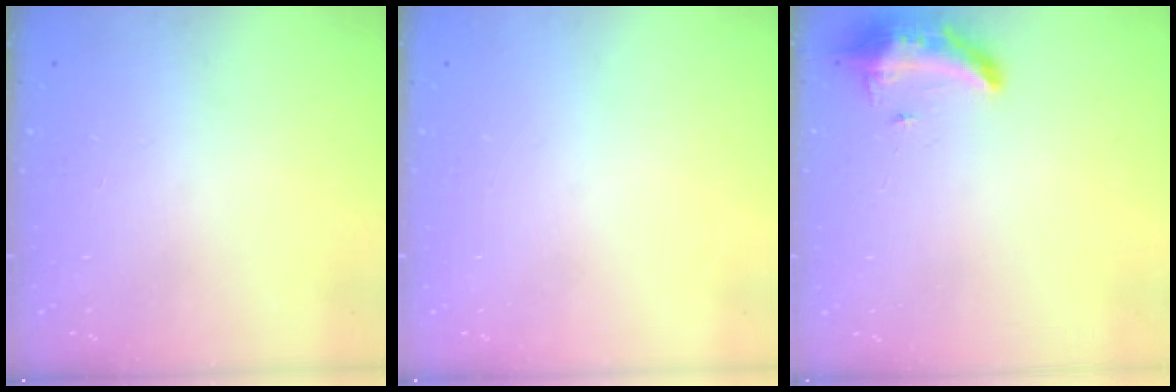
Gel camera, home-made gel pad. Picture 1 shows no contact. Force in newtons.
{"total": 0.0}
{"total": 8.2, "press": 8.1, "slide": 1.6}